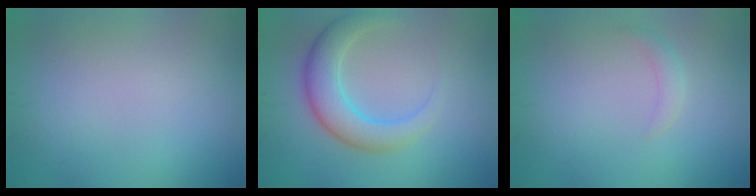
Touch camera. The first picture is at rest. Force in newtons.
{"total": 4.6, "press": 4.6, "slide": 0.3}
{"total": 1.1, "press": 1.1, "slide": 0.0}